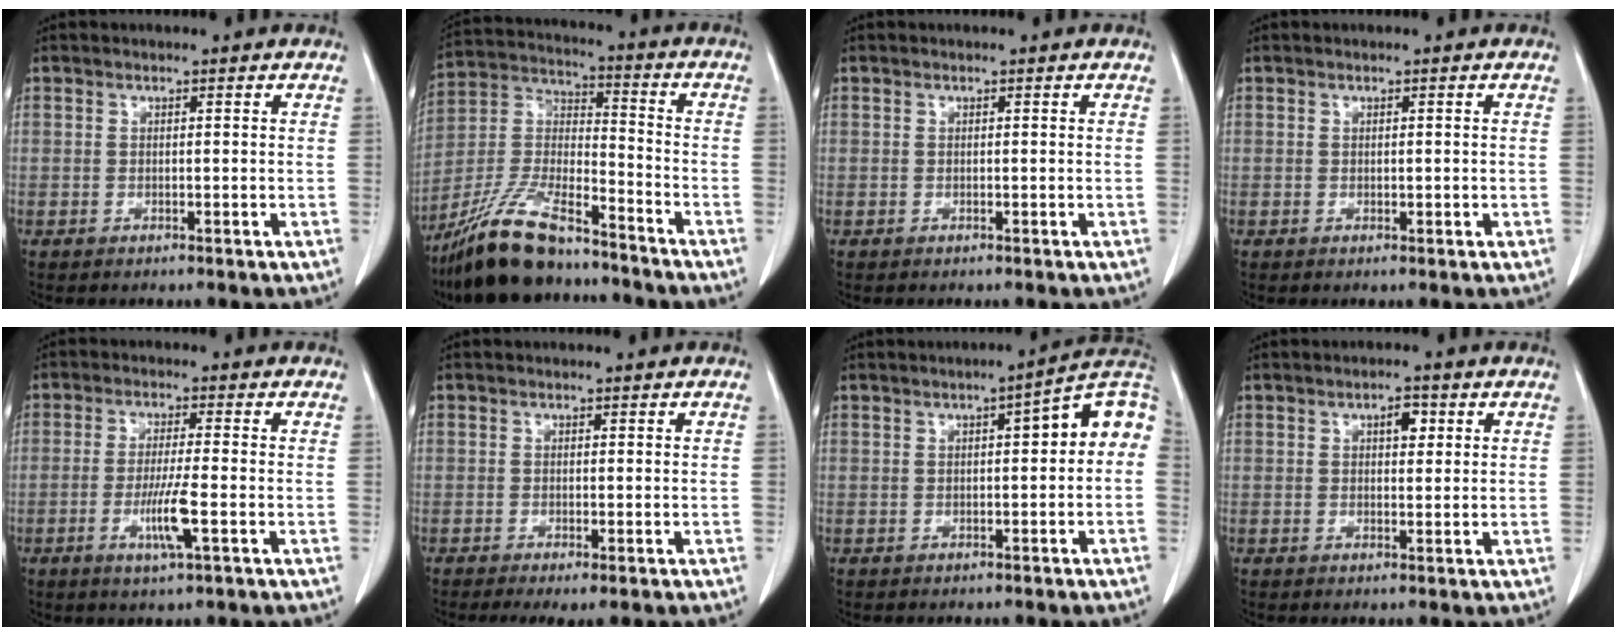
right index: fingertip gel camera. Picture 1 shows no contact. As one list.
[{"total": 15.8, "force": [-12.7, 3.9, 8.5], "torque": [-0.180, -0.005, -0.237]}, {"total": 0.0}, {"total": 0.6, "force": [0.0, 0.4, 0.5], "torque": [-0.010, -0.001, 0.004]}, {"total": 5.9, "force": [-2.0, -0.2, 5.6], "torque": [-0.106, -0.013, -0.037]}, {"total": 2.8, "force": [-1.8, 0.5, 2.1], "torque": [-0.035, -0.011, -0.027]}, {"total": 7.9, "force": [0.9, 1.7, 7.6], "torque": [-0.098, 0.034, 0.005]}, {"total": 2.7, "force": [1.0, 1.2, 2.2], "torque": [-0.033, 0.002, 0.014]}]